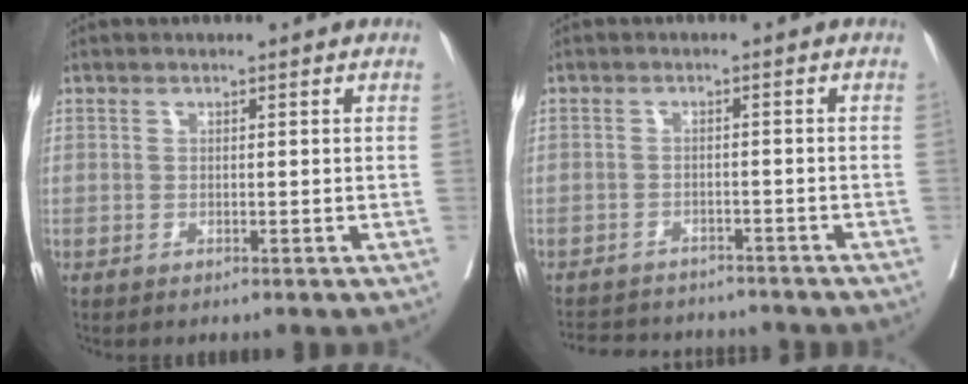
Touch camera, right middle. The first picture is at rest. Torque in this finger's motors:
{"motor_torque": [0.20, -0.40, 0.09, 0.04]}